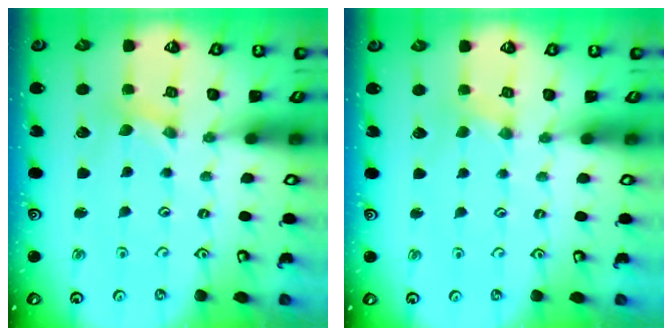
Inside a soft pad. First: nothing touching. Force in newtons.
{"total": 0.0}